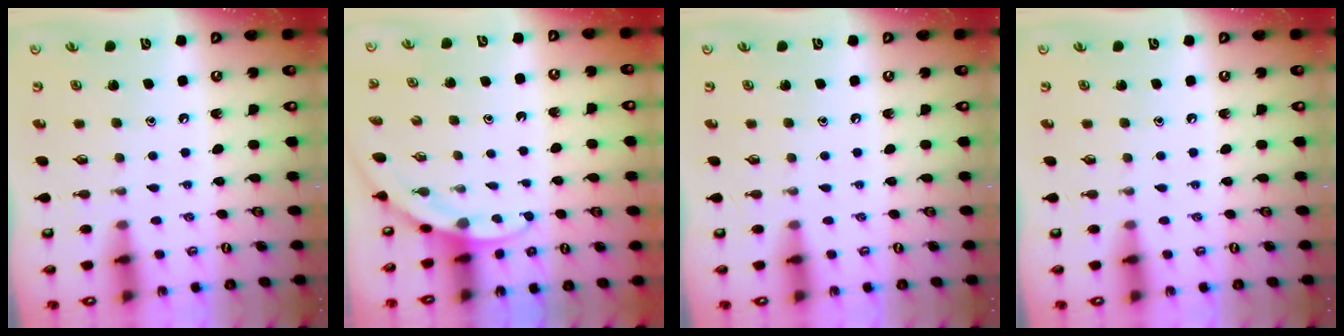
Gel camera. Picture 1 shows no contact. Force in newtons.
{"total": 4.6, "press": 4.5, "slide": 0.3}
{"total": 0.0}
{"total": 0.0}